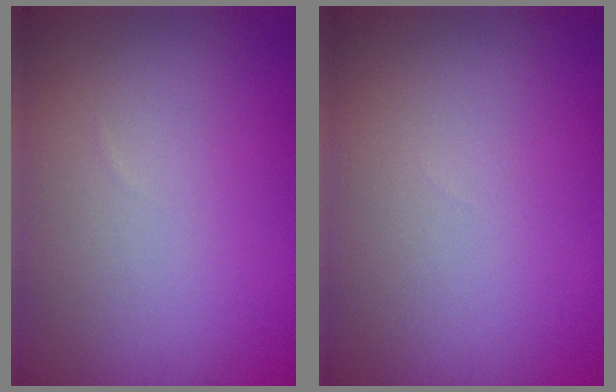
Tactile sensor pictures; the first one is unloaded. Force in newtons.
{"total": 0.0}